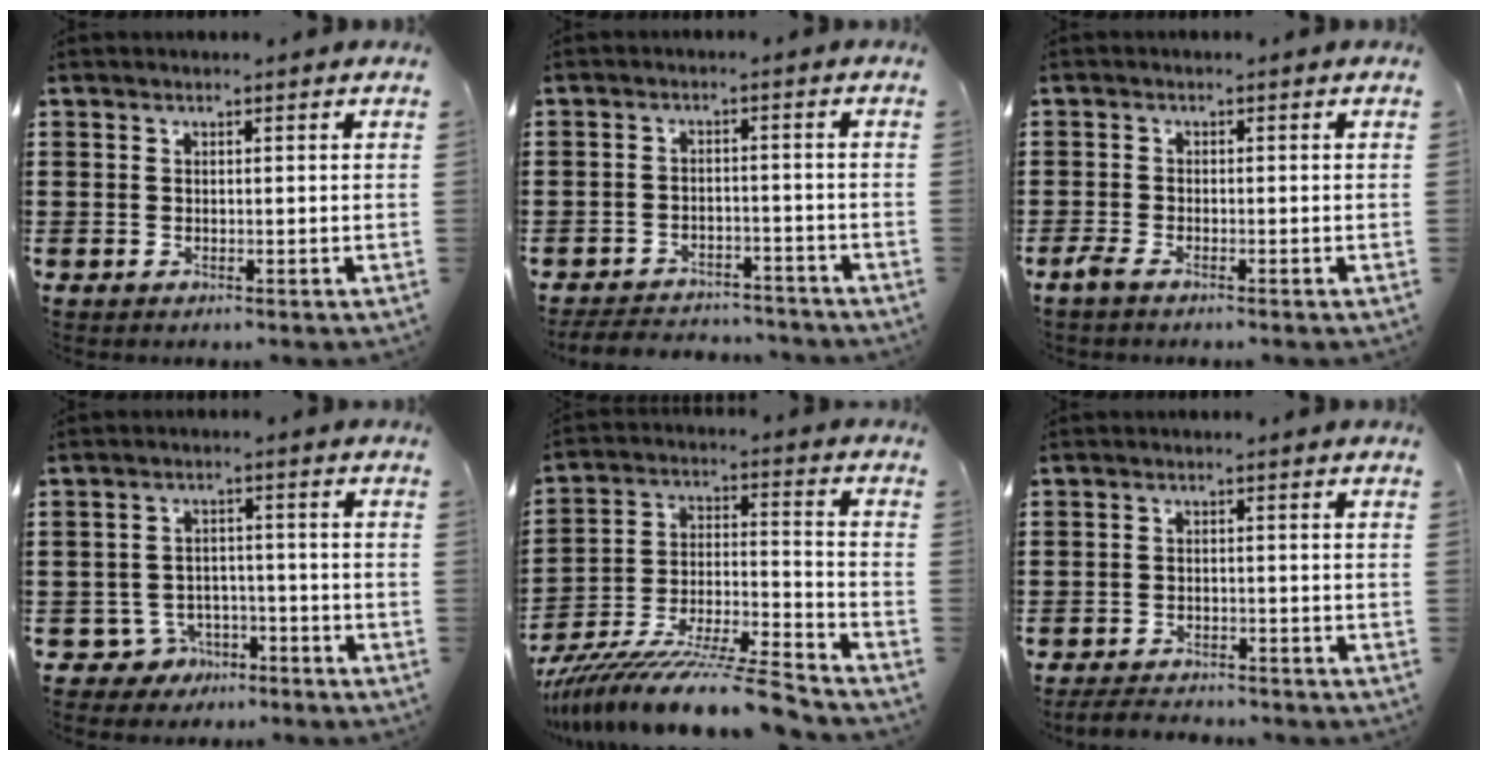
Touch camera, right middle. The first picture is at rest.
{"total": 4.1, "force": [-4.0, 0.7, 0.1], "torque": [-0.011, 0.004, -0.087]}
{"total": 1.7, "force": [-1.2, 0.3, 1.1], "torque": [-0.035, -0.007, -0.027]}
{"total": 4.0, "force": [-3.4, 2.1, 0.8], "torque": [-0.037, 0.004, -0.073]}
{"total": 13.2, "force": [-12.0, -0.4, 5.6], "torque": [-0.081, 0.022, -0.226]}
{"total": 2.8, "force": [-2.8, 0.4, 0.1], "torque": [-0.006, 0.000, -0.060]}